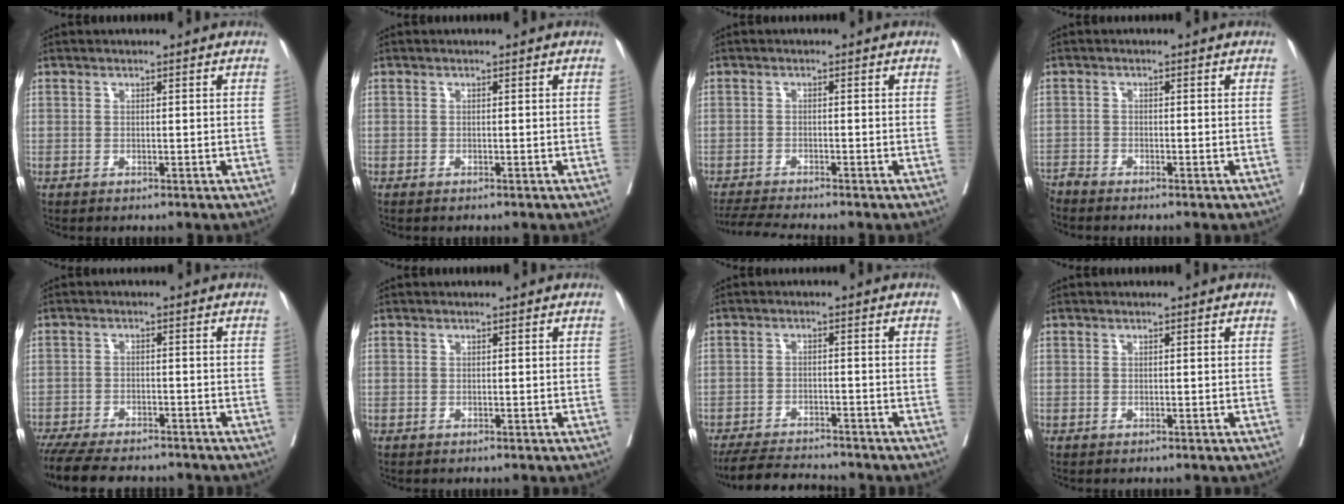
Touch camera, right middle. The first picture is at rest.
{"total": 0.7, "force": [-0.6, 0.1, 0.3], "torque": [-0.009, -0.003, -0.008]}
{"total": 4.6, "force": [-4.2, -1.1, 1.5], "torque": [-0.025, -0.019, -0.075]}
{"total": 2.4, "force": [-2.3, -0.6, 0.1], "torque": [-0.001, -0.008, -0.048]}
{"total": 13.7, "force": [-11.9, 3.3, 5.8], "torque": [-0.114, -0.018, -0.171]}
{"total": 0.0}
{"total": 8.2, "force": [-7.9, 0.9, 2.4], "torque": [-0.036, -0.009, -0.127]}
{"total": 0.0}